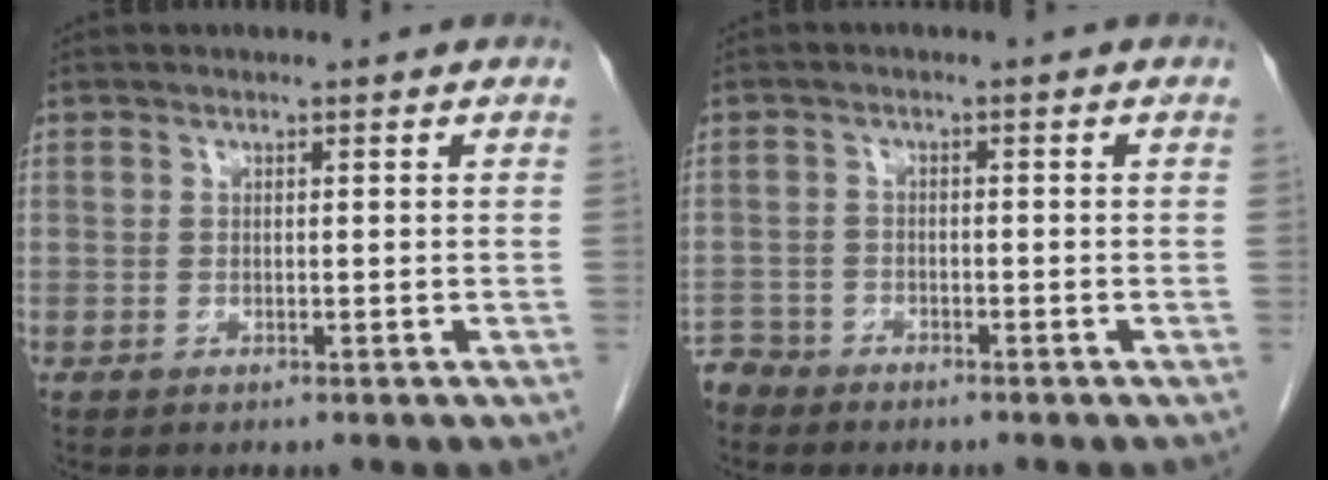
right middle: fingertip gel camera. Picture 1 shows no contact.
{"total": 2.9, "force": [-2.7, 1.0, -0.6], "torque": [0.013, -0.002, -0.054]}